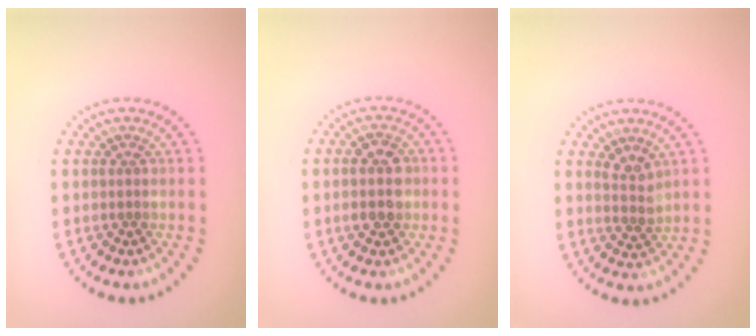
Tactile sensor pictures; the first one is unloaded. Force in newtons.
{"total": 2.7, "press": 2.7, "slide": 0.1}
{"total": 1.9, "press": 1.4, "slide": 1.2}